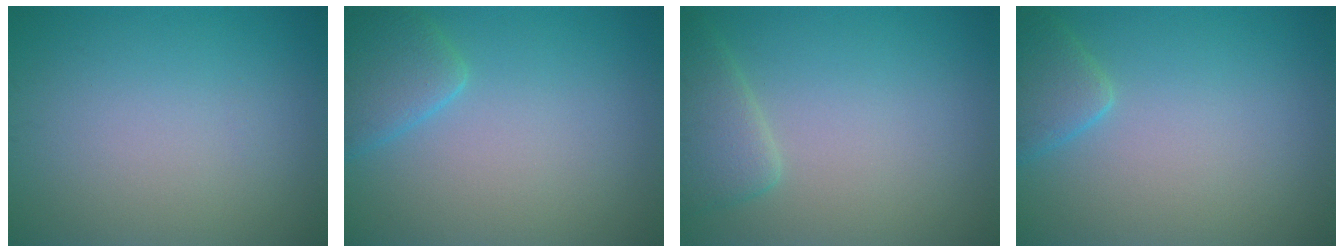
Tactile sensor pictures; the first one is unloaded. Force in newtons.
{"total": 3.1, "press": 3.1, "slide": 0.2}
{"total": 2.9, "press": 2.9, "slide": 0.3}
{"total": 2.6, "press": 2.6, "slide": 0.2}